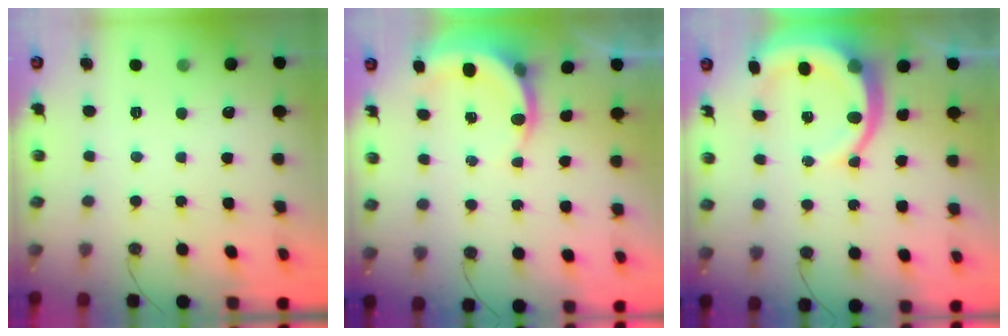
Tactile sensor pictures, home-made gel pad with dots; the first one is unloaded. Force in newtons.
{"total": 5.1, "press": 5.0, "slide": 0.7}
{"total": 12.1, "press": 11.9, "slide": 2.1}